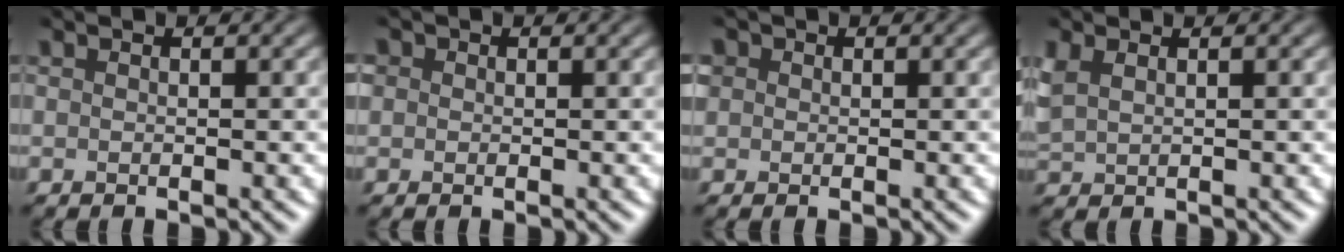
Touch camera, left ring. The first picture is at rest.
{"total": 0.8, "force": [0.1, 0.8, 0.1], "torque": [0.005, -0.002, -0.004]}
{"total": 1.1, "force": [0.3, 1.1, 0.2], "torque": [0.002, 0.001, -0.002]}
{"total": 1.8, "force": [1.1, 0.9, 1.1], "torque": [-0.031, 0.003, 0.027]}